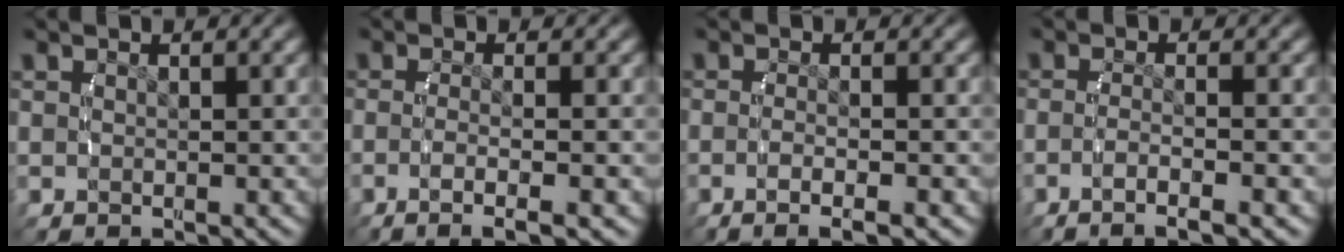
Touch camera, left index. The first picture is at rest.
{"total": 3.7, "force": [-2.2, 0.2, 3.0], "torque": [-0.058, -0.011, -0.030]}
{"total": 3.0, "force": [-2.0, 0.1, 2.2], "torque": [-0.041, -0.004, -0.032]}
{"total": 3.2, "force": [-2.2, -0.1, 2.4], "torque": [-0.047, -0.009, -0.033]}